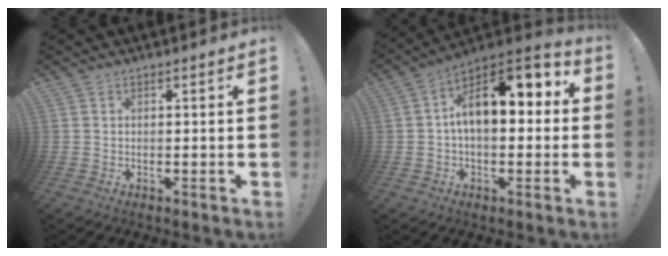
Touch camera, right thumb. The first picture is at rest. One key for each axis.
{"total": 14.7, "fx": 3.7, "fy": 8.2, "fz": 11.6, "tx": -0.167, "ty": -0.008, "tz": 0.067}